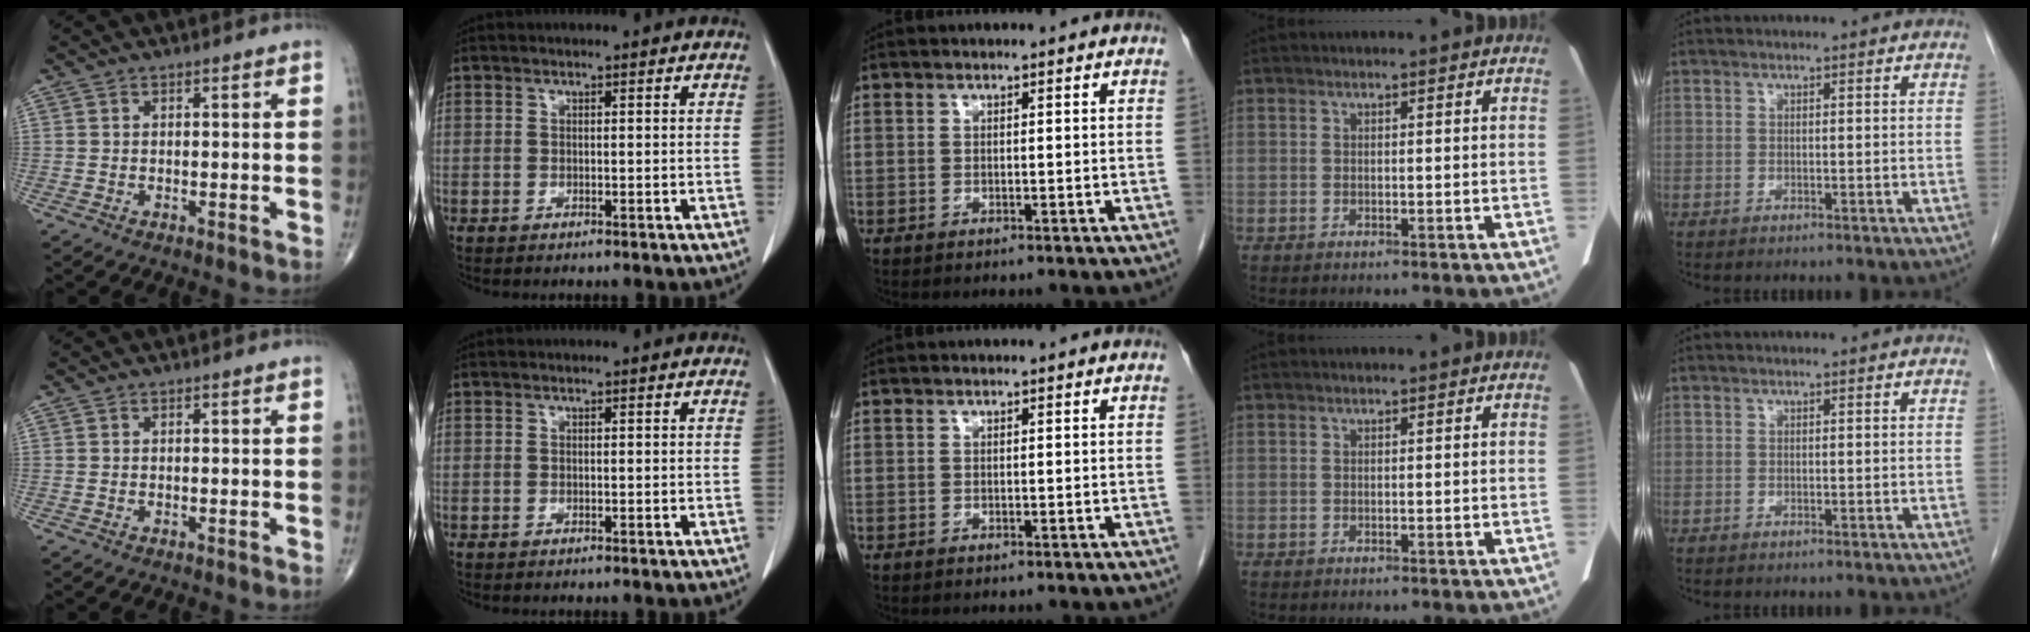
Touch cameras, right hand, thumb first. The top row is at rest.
{}